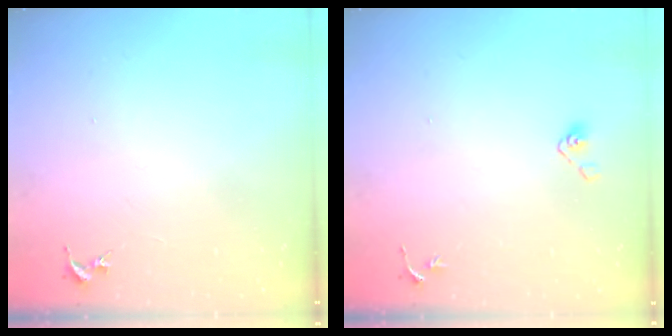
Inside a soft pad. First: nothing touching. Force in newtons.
{"total": 5.0, "press": 4.4, "slide": 2.3}